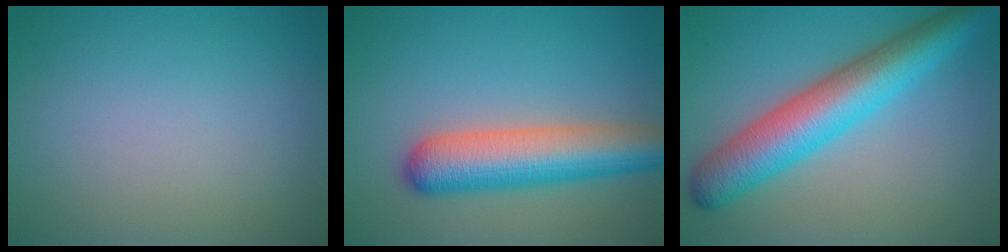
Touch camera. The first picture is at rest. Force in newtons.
{"total": 7.2, "press": 7.2, "slide": 0.3}
{"total": 8.1, "press": 8.1, "slide": 0.1}